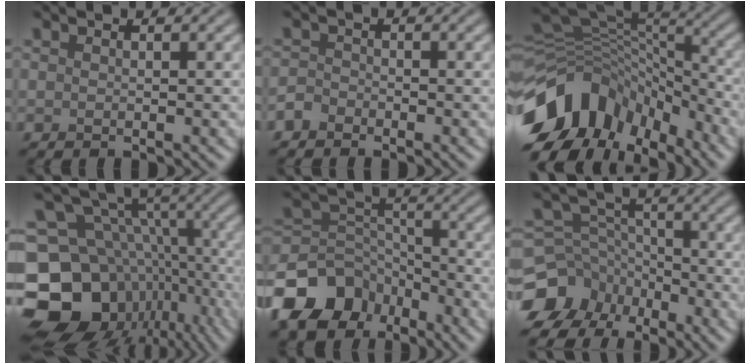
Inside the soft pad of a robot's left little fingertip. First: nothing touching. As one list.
[{"total": 1.5, "force": [-1.2, 0.8, 0.2], "torque": [-0.001, 0.003, -0.030]}, {"total": 12.0, "force": [-6.4, 8.0, 6.4], "torque": [-0.125, 0.015, -0.121]}, {"total": 16.2, "force": [-4.8, 12.9, 8.5], "torque": [-0.179, 0.007, -0.057]}, {"total": 10.5, "force": [-7.0, 6.8, 3.9], "torque": [-0.070, 0.008, -0.137]}, {"total": 11.7, "force": [-7.3, 8.9, 2.2], "torque": [-0.053, -0.032, -0.135]}]